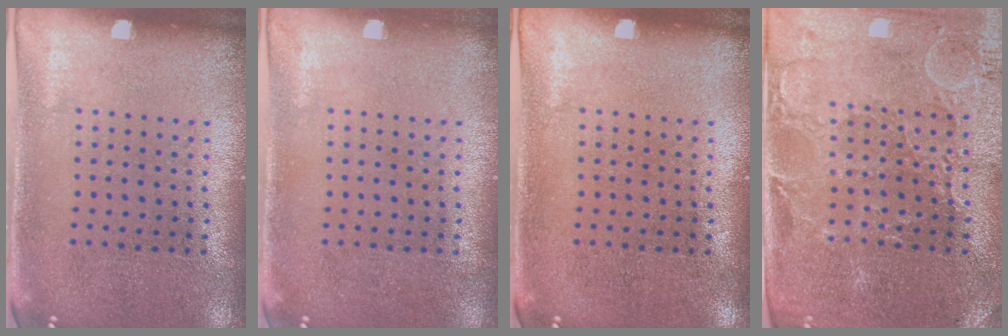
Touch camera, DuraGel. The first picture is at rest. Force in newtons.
{"total": 0.0}
{"total": 0.0}
{"total": 1.3, "press": 1.3, "slide": 0.4}